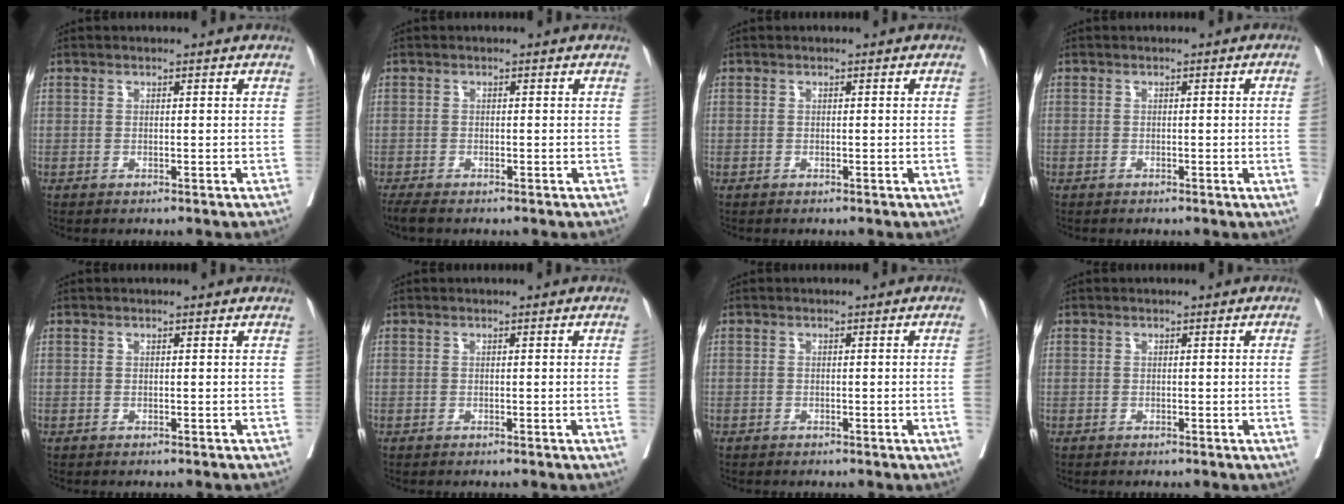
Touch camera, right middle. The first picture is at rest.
{"total": 2.3, "force": [-1.9, 0.4, 1.2], "torque": [-0.028, -0.010, -0.037]}
{"total": 0.8, "force": [0.0, -0.3, 0.7], "torque": [-0.005, 0.002, 0.000]}
{"total": 2.7, "force": [-0.5, -1.0, 2.4], "torque": [-0.031, -0.001, -0.006]}
{"total": 0.0}
{"total": 1.7, "force": [-0.2, -0.6, 1.6], "torque": [-0.022, 0.002, -0.001]}
{"total": 2.0, "force": [-0.5, -0.6, 1.9], "torque": [-0.024, 0.001, -0.006]}
{"total": 2.3, "force": [-0.2, -0.8, 2.2], "torque": [-0.032, 0.000, -0.001]}